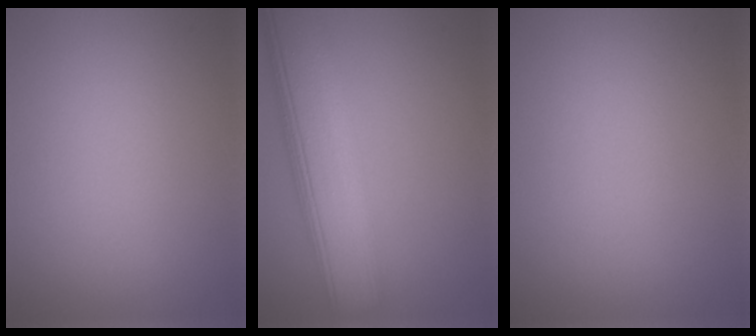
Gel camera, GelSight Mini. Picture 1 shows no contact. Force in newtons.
{"total": 9.7, "press": 9.6, "slide": 0.8}
{"total": 0.0}